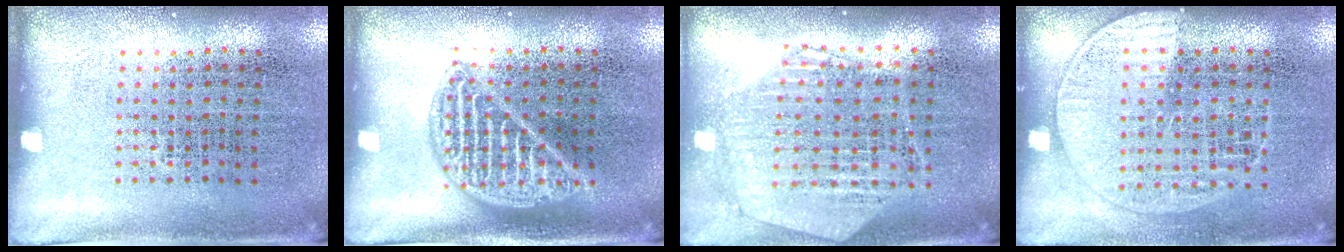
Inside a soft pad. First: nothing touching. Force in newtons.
{"total": 2.1, "press": 2.1, "slide": 0.2}
{"total": 1.1, "press": 1.1, "slide": 0.2}
{"total": 1.3, "press": 1.2, "slide": 0.5}